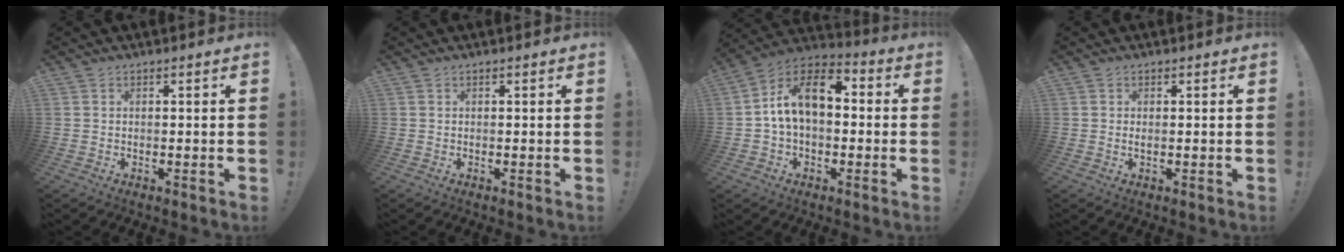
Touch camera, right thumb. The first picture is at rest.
{"total": 0.0}
{"total": 13.9, "force": [2.5, 8.2, 10.9], "torque": [-0.171, 0.008, 0.045]}
{"total": 0.7, "force": [0.2, 0.0, 0.7], "torque": [-0.005, -0.004, 0.001]}